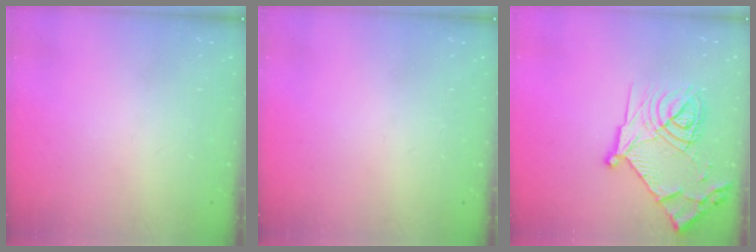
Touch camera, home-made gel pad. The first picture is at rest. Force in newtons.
{"total": 0.0}
{"total": 20.3, "press": 20.2, "slide": 1.9}